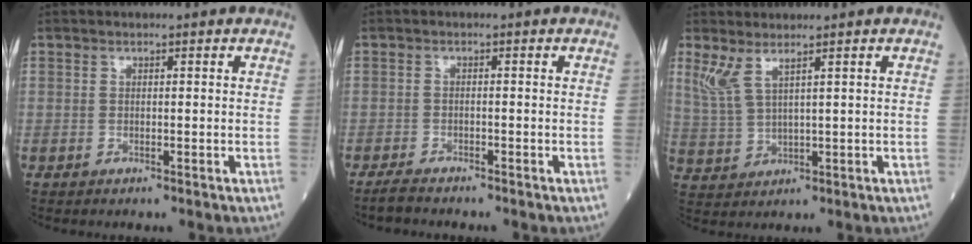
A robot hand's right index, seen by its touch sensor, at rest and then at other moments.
{"total": 2.4, "force": [-2.2, 0.3, 0.9], "torque": [-0.023, -0.007, -0.039]}
{"total": 4.2, "force": [2.7, 0.7, 3.0], "torque": [-0.083, 0.001, 0.071]}